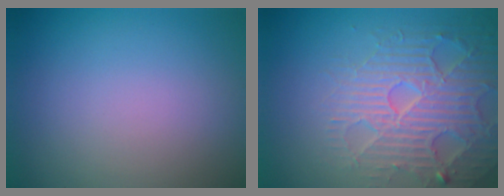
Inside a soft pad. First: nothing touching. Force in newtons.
{"total": 4.9, "press": 4.8, "slide": 1.0}